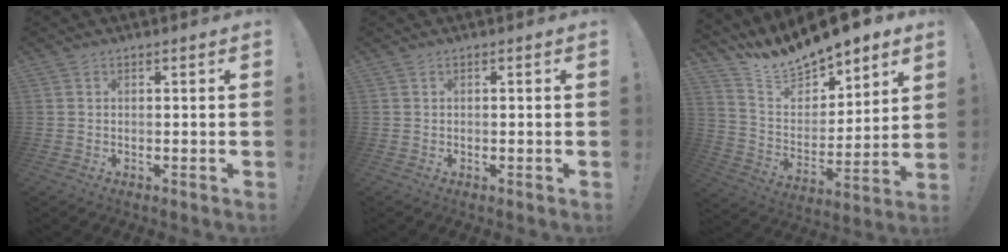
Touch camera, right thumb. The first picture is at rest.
{"total": 0.0}
{"total": 14.1, "force": [13.2, 3.7, 3.2], "torque": [-0.079, -0.113, 0.238]}